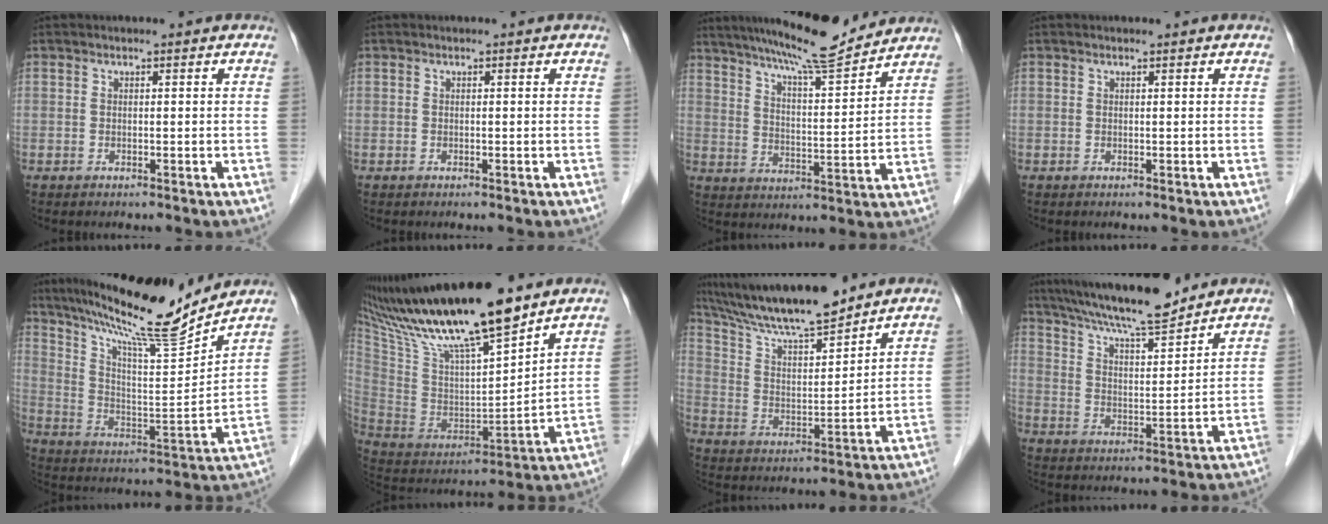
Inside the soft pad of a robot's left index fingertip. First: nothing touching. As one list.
[{"total": 0.0}, {"total": 13.7, "force": [12.4, 0.3, 5.8], "torque": [-0.101, 0.003, 0.192]}, {"total": 0.0}, {"total": 18.4, "force": [16.2, -0.1, 8.8], "torque": [-0.152, -0.013, 0.264]}, {"total": 22.1, "force": [17.6, 2.2, 13.2], "torque": [-0.246, 0.002, 0.323]}, {"total": 14.7, "force": [13.0, 0.9, 6.9], "torque": [-0.130, 0.009, 0.236]}, {"total": 14.8, "force": [13.1, 1.2, 6.9], "torque": [-0.123, 0.010, 0.217]}]